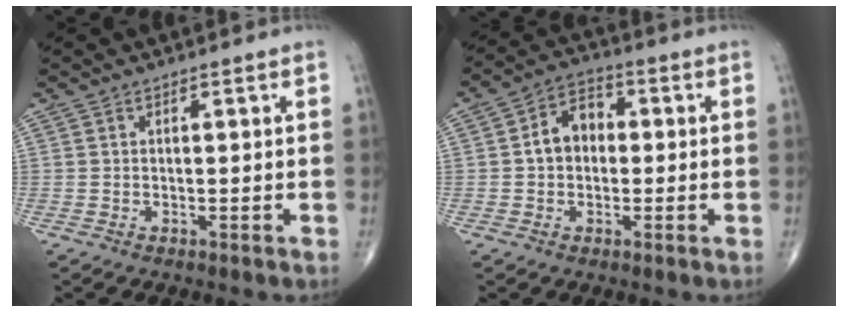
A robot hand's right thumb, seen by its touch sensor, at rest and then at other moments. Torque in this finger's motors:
{"motor_torque": [1.02, 0.96, 0.55, -0.05, 0.03]}